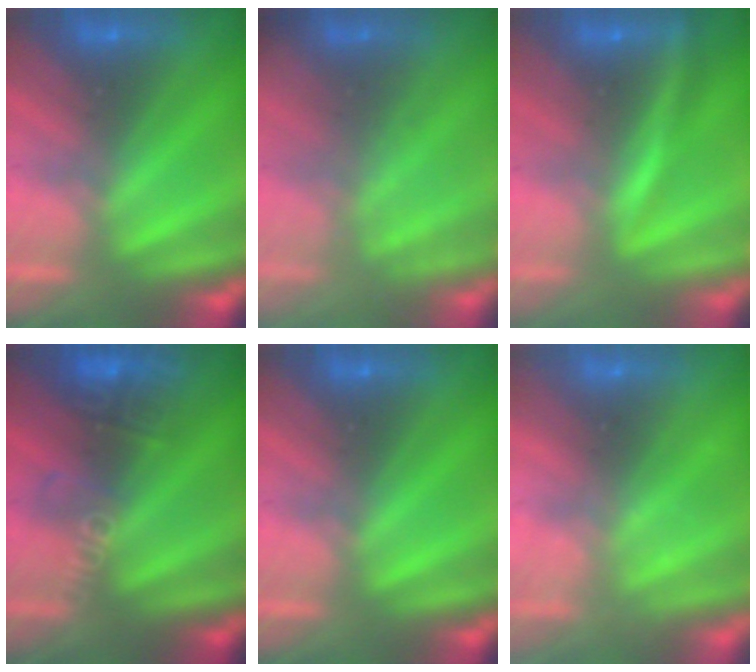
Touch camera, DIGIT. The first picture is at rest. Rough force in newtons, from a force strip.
{"total": 2.7}
{"total": 2.8}
{"total": 2.7}
{"total": 0.0}
{"total": 2.2}